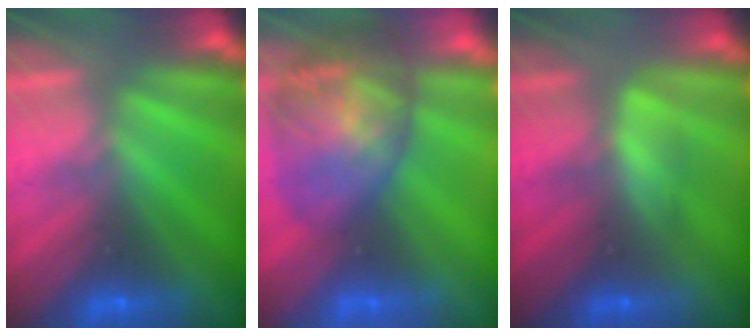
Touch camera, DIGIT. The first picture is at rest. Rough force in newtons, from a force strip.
{"total": 5.9}
{"total": 2.6}